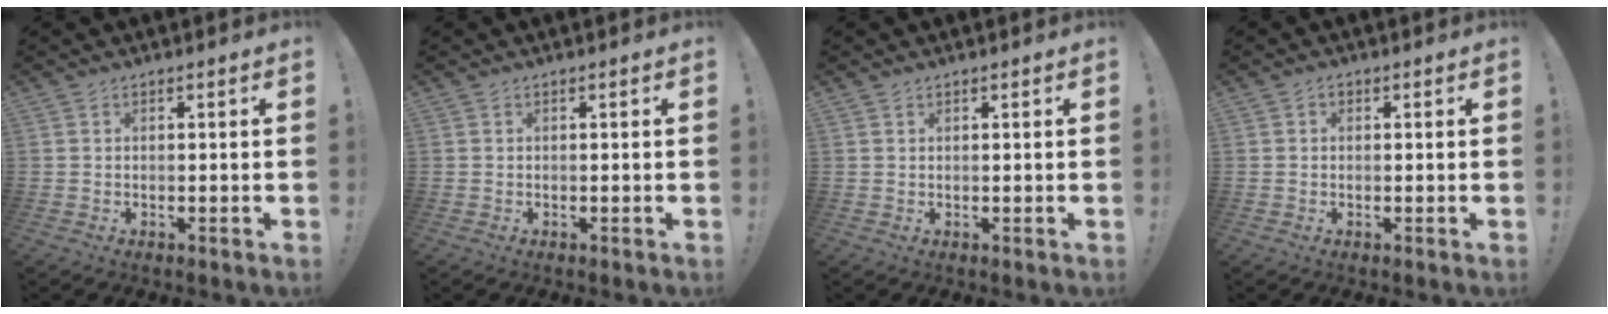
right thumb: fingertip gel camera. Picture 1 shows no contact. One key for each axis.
{"total": 0.0}
{"total": 0.7, "fx": 0.6, "fy": 0.3, "fz": 0.2, "tx": -0.003, "ty": -0.001, "tz": 0.012}
{"total": 0.8, "fx": -0.1, "fy": 0.7, "fz": 0.3, "tx": -0.012, "ty": 0.007, "tz": -0.001}